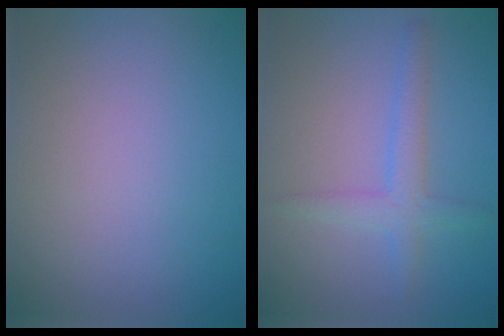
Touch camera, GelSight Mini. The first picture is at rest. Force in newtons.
{"total": 2.6, "press": 2.6, "slide": 0.1}